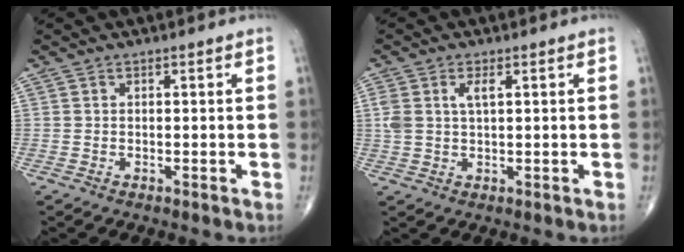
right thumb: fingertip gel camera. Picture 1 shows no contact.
{"total": 4.0, "force": [1.3, 1.8, 3.3], "torque": [-0.076, 0.008, 0.030]}